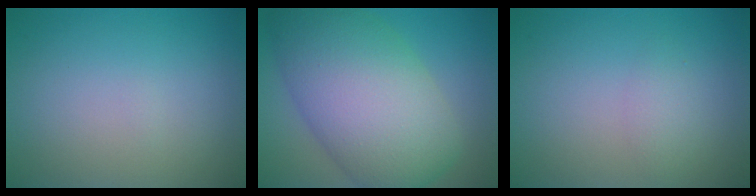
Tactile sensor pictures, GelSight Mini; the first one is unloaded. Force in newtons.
{"total": 12.1, "press": 12.1, "slide": 0.4}
{"total": 1.4, "press": 1.4, "slide": 0.1}